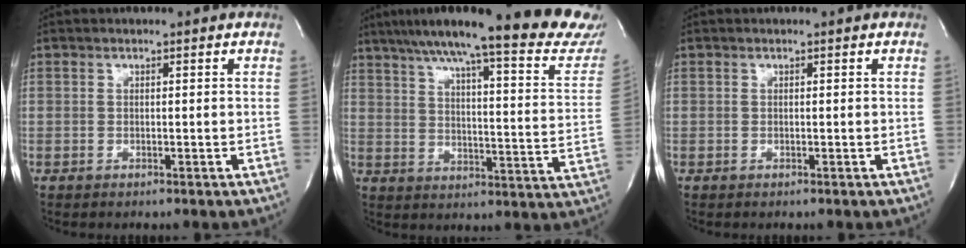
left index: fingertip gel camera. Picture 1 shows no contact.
{"total": 26.7, "force": [22.7, 1.8, 13.9], "torque": [-0.207, -0.056, 0.283]}
{"total": 0.0}